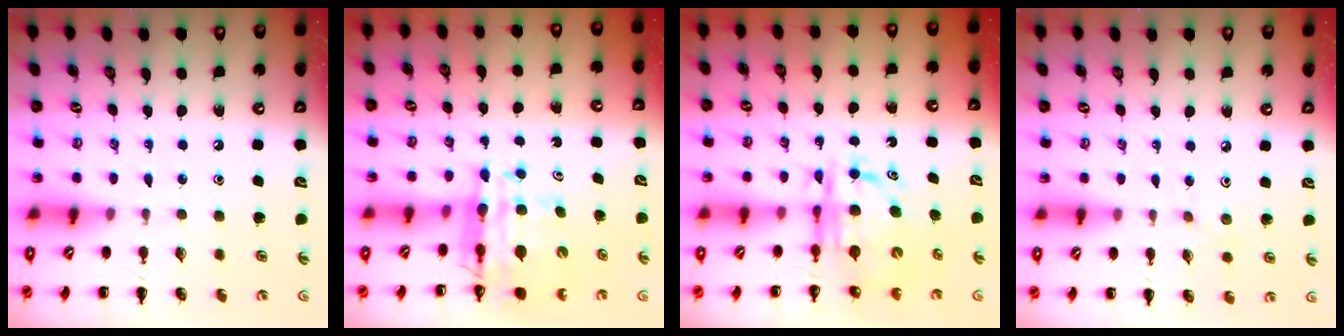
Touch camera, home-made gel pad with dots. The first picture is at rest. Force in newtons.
{"total": 12.4, "press": 11.8, "slide": 3.7}
{"total": 6.9, "press": 6.8, "slide": 1.3}
{"total": 2.5, "press": 2.3, "slide": 1.0}